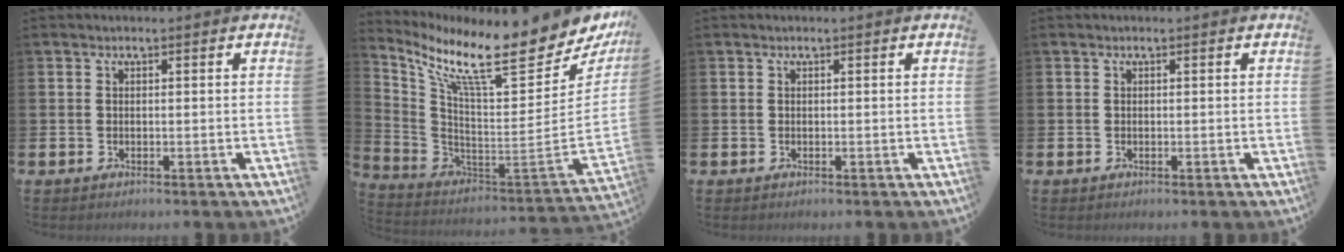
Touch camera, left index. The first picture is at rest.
{"total": 11.5, "force": [8.9, 2.2, 6.8], "torque": [-0.133, -0.093, 0.139]}
{"total": 0.0}
{"total": 0.0}